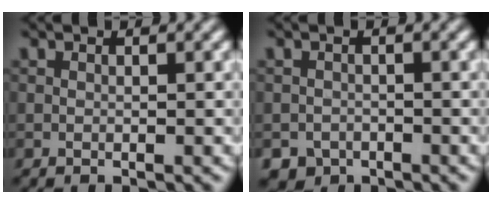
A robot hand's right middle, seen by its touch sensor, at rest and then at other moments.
{"total": 1.9, "force": [-1.2, 1.4, 0.2], "torque": [0.003, -0.003, -0.025]}